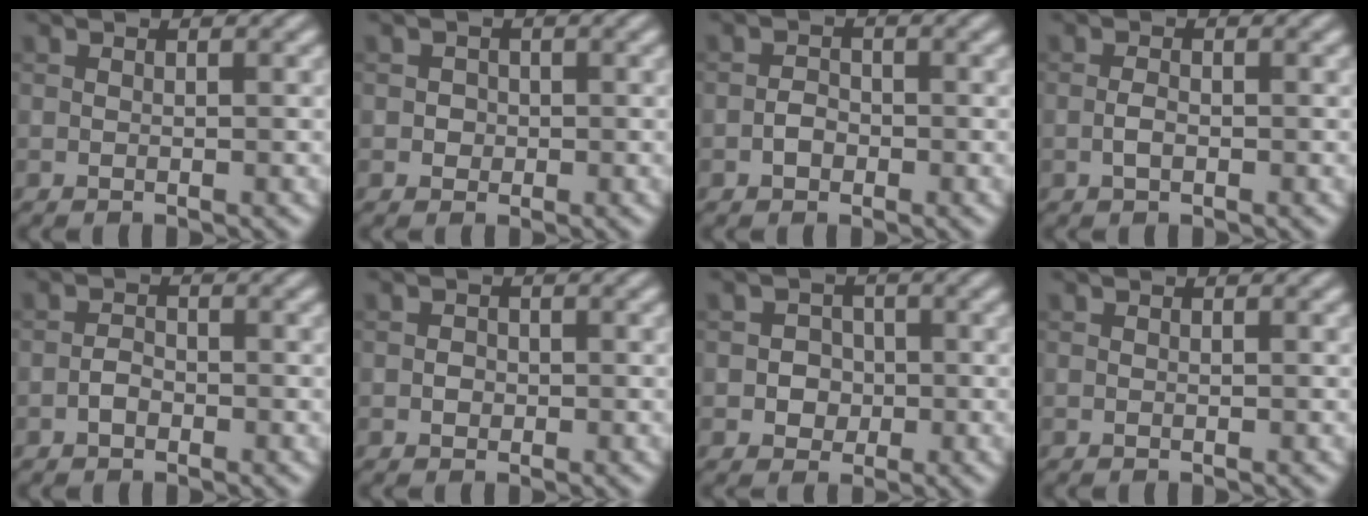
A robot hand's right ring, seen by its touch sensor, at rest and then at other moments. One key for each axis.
{"total": 1.0, "fx": -0.1, "fy": 1.0, "fz": 0.3, "tx": 0.005, "ty": 0.001, "tz": -0.002}
{"total": 1.4, "fx": -0.7, "fy": 1.0, "fz": 0.7, "tx": -0.011, "ty": 0.004, "tz": -0.013}
{"total": 1.2, "fx": -0.4, "fy": 0.6, "fz": 1.0, "tx": -0.022, "ty": 0.002, "tz": -0.009}
{"total": 1.3, "fx": -0.7, "fy": 0.8, "fz": 0.8, "tx": -0.015, "ty": 0.005, "tz": -0.016}
{"total": 0.9, "fx": -0.2, "fy": 0.8, "fz": 0.3, "tx": -0.001, "ty": 0.000, "tz": -0.006}
{"total": 2.2, "fx": -0.4, "fy": 2.0, "fz": 0.7, "tx": 0.010, "ty": -0.001, "tz": -0.015}
{"total": 0.0}